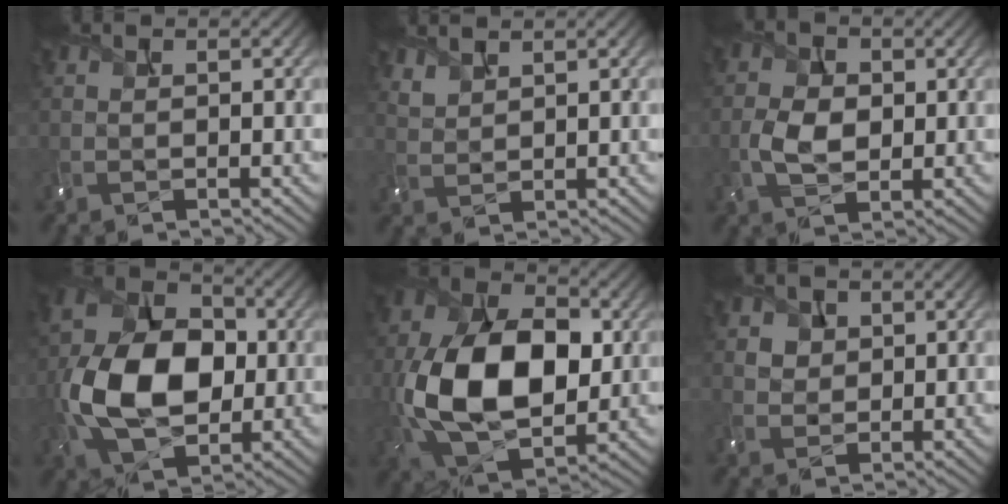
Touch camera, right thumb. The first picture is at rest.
{"total": 2.2, "force": [2.2, 0.3, 0.4], "torque": [-0.013, 0.007, 0.050]}
{"total": 3.5, "force": [-0.6, 2.6, 2.3], "torque": [-0.054, -0.002, -0.011]}
{"total": 13.3, "force": [-1.6, 9.0, 9.6], "torque": [-0.204, 0.004, -0.034]}
{"total": 14.9, "force": [-0.7, 9.7, 11.3], "torque": [-0.230, 0.000, -0.010]}
{"total": 1.9, "force": [0.8, 1.7, 0.1], "torque": [-0.008, -0.001, 0.022]}